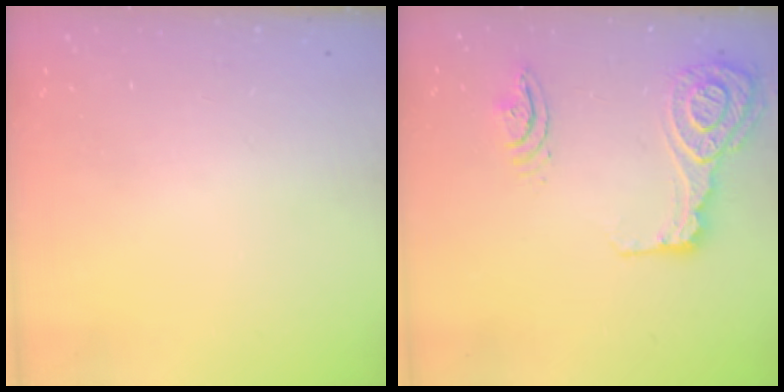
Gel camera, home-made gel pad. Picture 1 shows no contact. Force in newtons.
{"total": 17.9, "press": 17.6, "slide": 3.7}